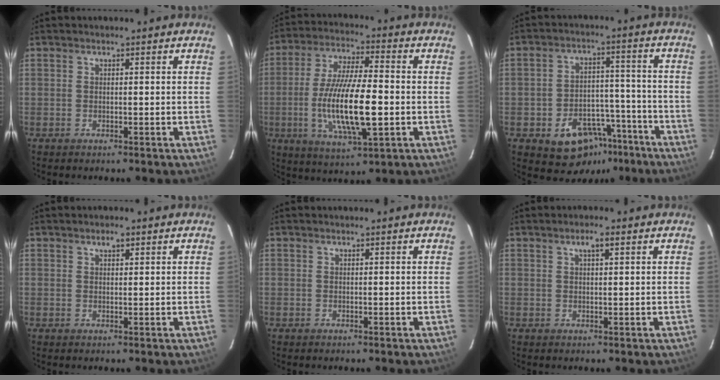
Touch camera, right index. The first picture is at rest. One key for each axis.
{"total": 15.8, "fx": -2.9, "fy": 3.8, "fz": 15.0, "tx": -0.294, "ty": -0.010, "tz": -0.050}
{"total": 12.6, "fx": -7.5, "fy": 8.6, "fz": 5.2, "tx": -0.102, "ty": 0.040, "tz": -0.081}
{"total": 1.7, "fx": 1.0, "fy": 0.8, "fz": 1.1, "tx": -0.017, "ty": 0.007, "tz": 0.018}
{"total": 0.0}
{"total": 2.3, "fx": 1.2, "fy": 0.5, "fz": 1.9, "tx": -0.035, "ty": 0.008, "tz": 0.021}